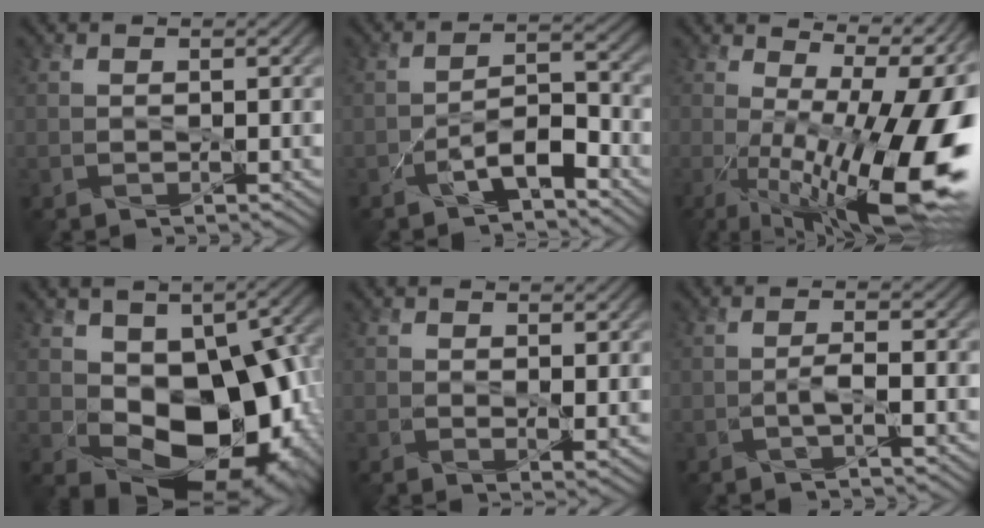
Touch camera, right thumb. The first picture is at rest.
{"total": 4.3, "force": [-3.4, 0.8, 2.5], "torque": [-0.035, 0.016, -0.061]}
{"total": 17.8, "force": [-2.2, 6.2, 16.5], "torque": [-0.228, -0.021, -0.021]}
{"total": 14.3, "force": [-0.8, 9.7, 10.5], "torque": [-0.123, -0.027, 0.007]}
{"total": 3.6, "force": [1.1, 2.0, 2.8], "torque": [-0.056, -0.010, 0.020]}
{"total": 1.7, "force": [-0.9, -0.3, 1.4], "torque": [-0.024, 0.008, -0.015]}